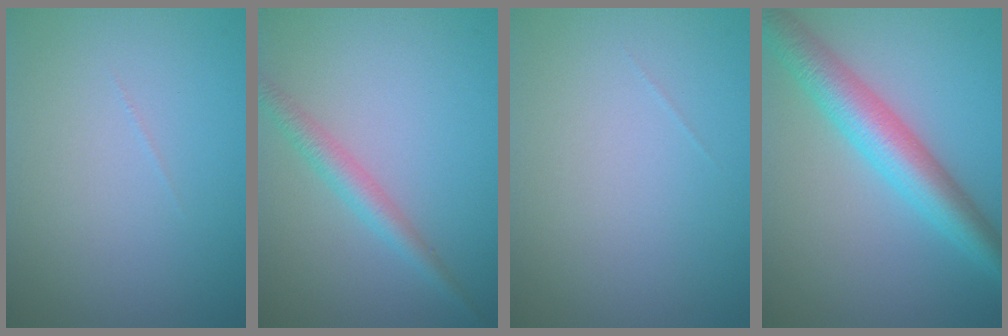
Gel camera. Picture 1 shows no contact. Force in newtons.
{"total": 2.3, "press": 2.3, "slide": 0.1}
{"total": 0.0}
{"total": 6.1, "press": 6.1, "slide": 0.2}